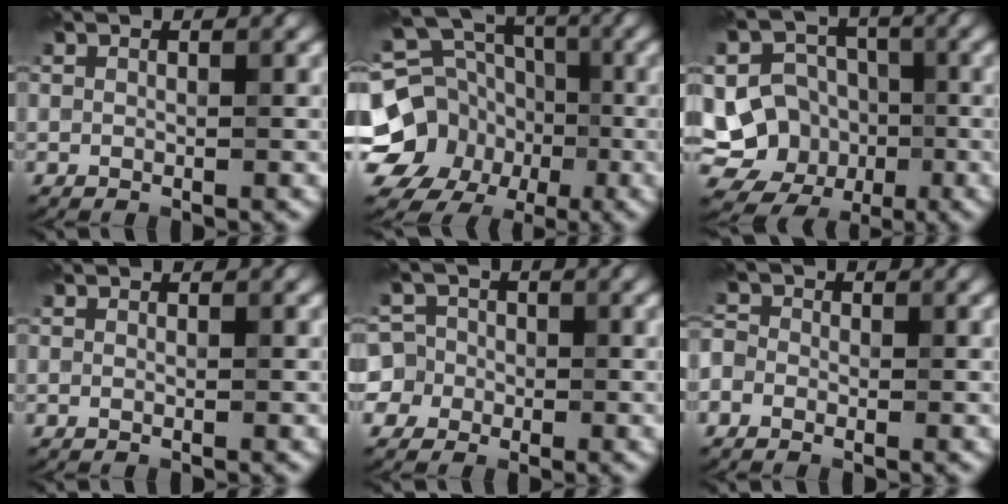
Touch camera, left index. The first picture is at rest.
{"total": 15.0, "force": [-4.9, 13.2, 5.1], "torque": [-0.125, -0.002, -0.092]}
{"total": 12.1, "force": [-2.9, 11.3, 3.2], "torque": [-0.071, -0.001, -0.040]}
{"total": 0.0}
{"total": 5.9, "force": [-1.7, 5.6, 0.9], "torque": [-0.013, 0.016, -0.063]}
{"total": 2.8, "force": [-1.7, 2.2, 0.4], "torque": [0.004, 0.012, -0.049]}